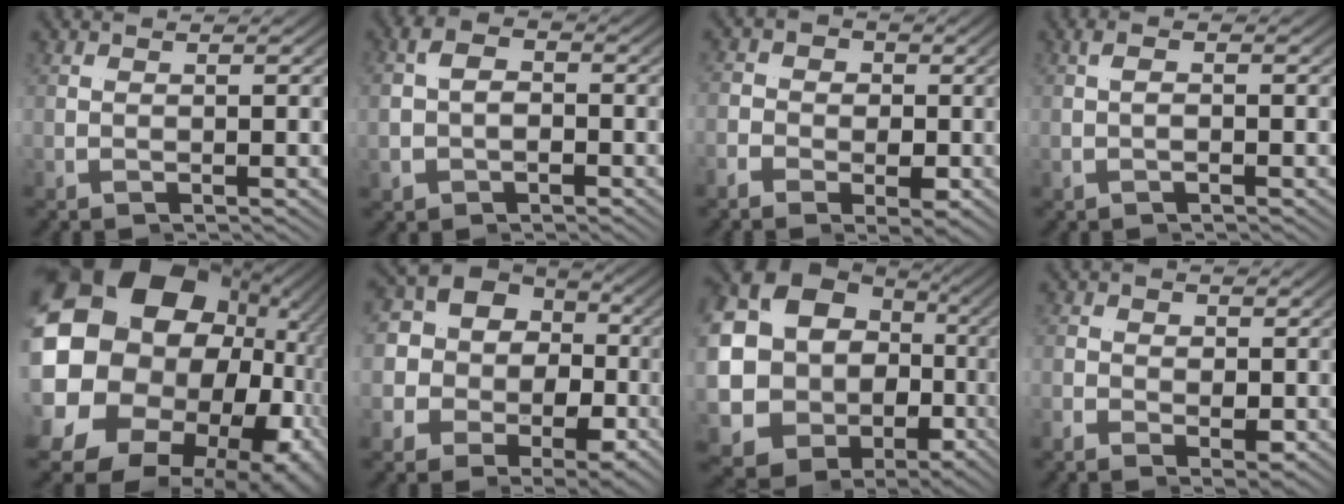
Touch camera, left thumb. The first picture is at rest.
{"total": 2.0, "force": [-0.4, 1.9, 0.6], "torque": [-0.020, -0.006, -0.010]}
{"total": 4.2, "force": [0.8, 3.4, 2.3], "torque": [-0.031, 0.017, -0.012]}
{"total": 0.7, "force": [-0.4, -0.5, 0.2], "torque": [-0.013, 0.004, -0.014]}
{"total": 25.0, "force": [1.4, 16.5, 18.7], "torque": [-0.335, -0.014, 0.016]}
{"total": 13.0, "force": [2.0, 10.1, 7.9], "torque": [-0.157, 0.012, 0.009]}
{"total": 16.6, "force": [-0.4, 12.2, 11.3], "torque": [-0.237, -0.045, -0.008]}
{"total": 0.7, "force": [0.7, 0.1, -0.2], "torque": [0.000, 0.016, -0.007]}